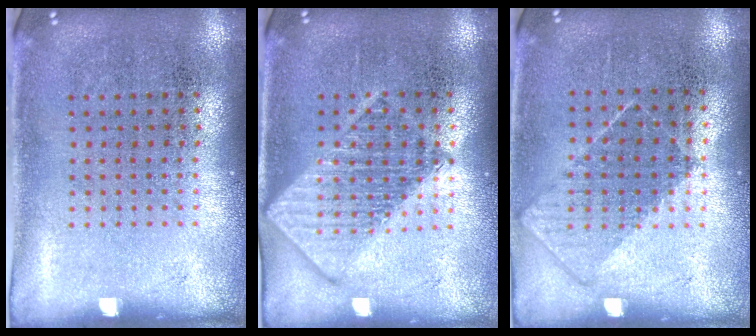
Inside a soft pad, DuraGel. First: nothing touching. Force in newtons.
{"total": 2.8, "press": 2.8, "slide": 0.4}
{"total": 0.9, "press": 0.7, "slide": 0.5}